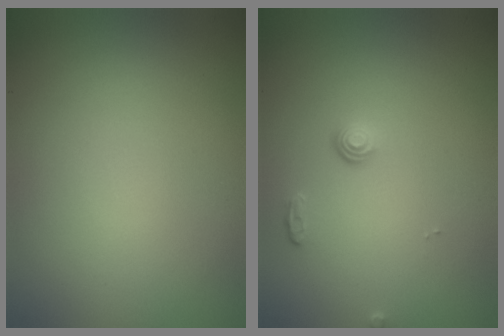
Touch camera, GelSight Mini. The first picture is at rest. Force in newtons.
{"total": 1.1, "press": 0.8, "slide": 0.8}